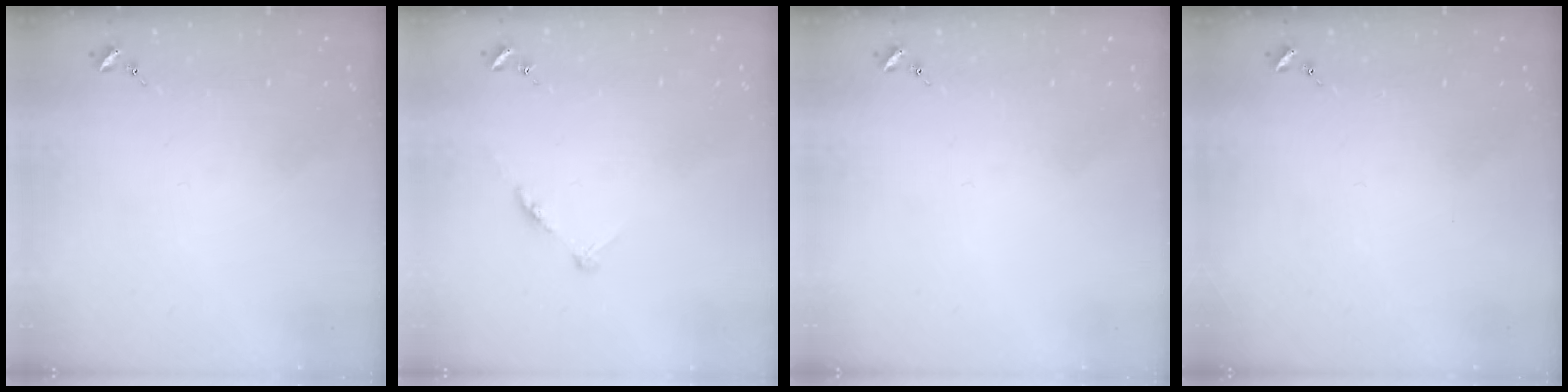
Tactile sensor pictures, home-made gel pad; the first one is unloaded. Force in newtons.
{"total": 5.8, "press": 5.8, "slide": 0.6}
{"total": 0.0}
{"total": 0.0}